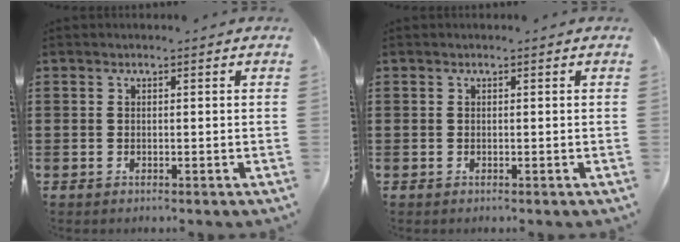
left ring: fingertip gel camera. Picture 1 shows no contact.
{"total": 0.0}